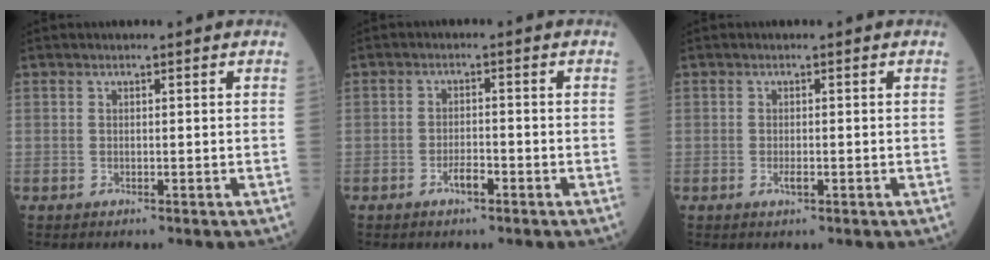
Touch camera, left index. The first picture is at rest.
{"total": 2.5, "force": [-1.6, 0.7, 1.8], "torque": [-0.034, 0.002, -0.029]}
{"total": 1.1, "force": [-0.5, 0.3, 1.0], "torque": [-0.022, -0.002, -0.007]}